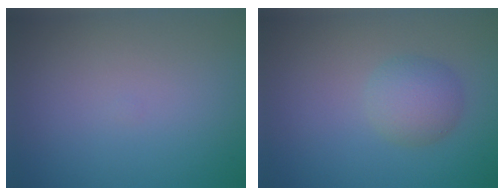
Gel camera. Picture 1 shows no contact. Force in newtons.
{"total": 2.9, "press": 2.9, "slide": 0.0}